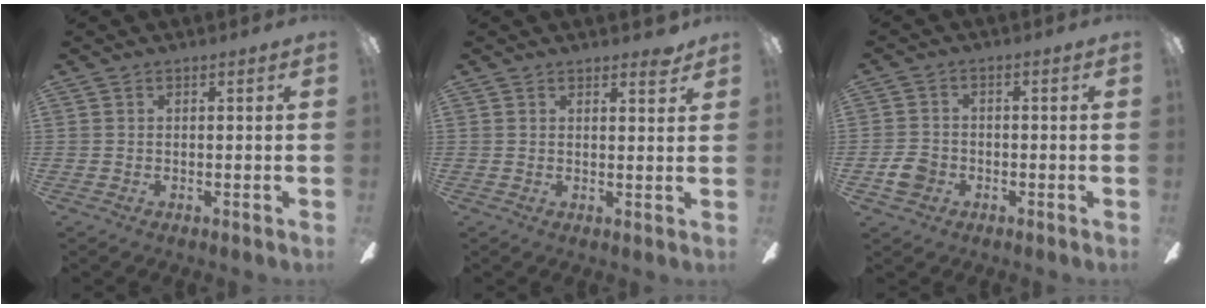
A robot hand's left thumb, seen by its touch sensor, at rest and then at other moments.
{"total": 2.6, "force": [2.2, 0.6, 1.3], "torque": [-0.004, -0.012, 0.033]}
{"total": 5.0, "force": [-2.0, 4.0, 2.3], "torque": [-0.047, 0.005, -0.039]}